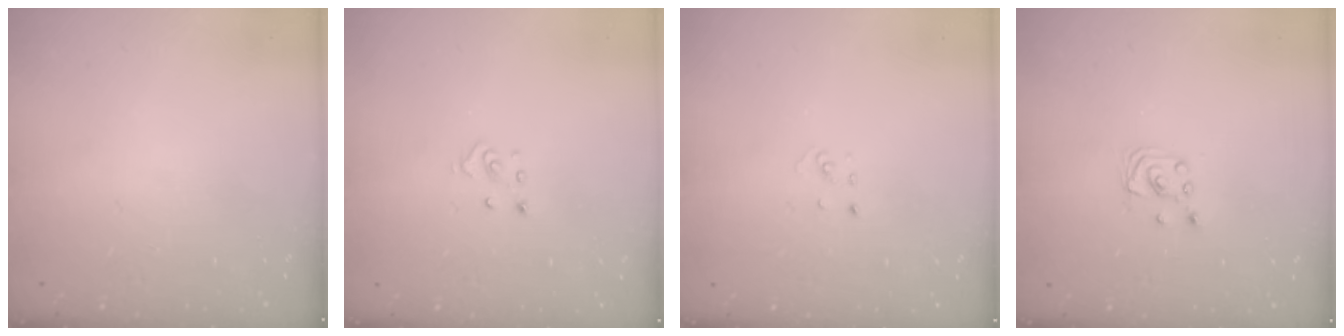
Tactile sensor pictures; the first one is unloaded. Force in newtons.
{"total": 2.8, "press": 2.8, "slide": 0.3}
{"total": 2.1, "press": 2.1, "slide": 0.1}
{"total": 1.9, "press": 1.9, "slide": 0.1}